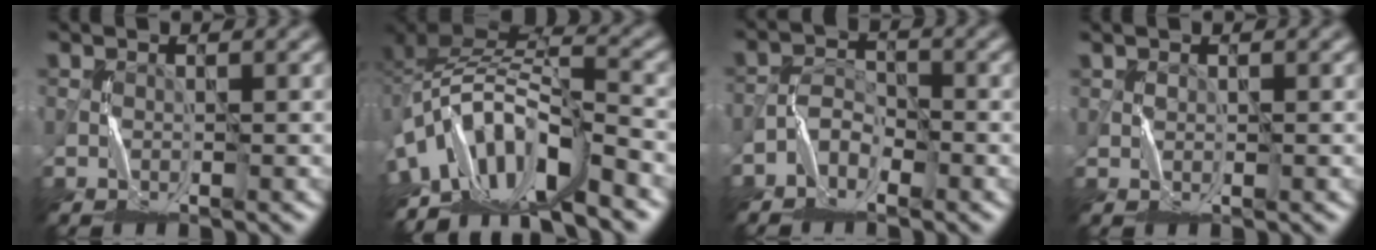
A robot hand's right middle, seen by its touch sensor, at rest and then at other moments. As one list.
[{"total": 10.3, "force": [-6.5, 4.5, 6.6], "torque": [-0.117, 0.001, -0.113]}, {"total": 2.3, "force": [-1.7, 1.3, 0.8], "torque": [-0.013, 0.008, -0.040]}, {"total": 0.6, "force": [0.5, 0.3, 0.1], "torque": [0.000, 0.000, 0.009]}]